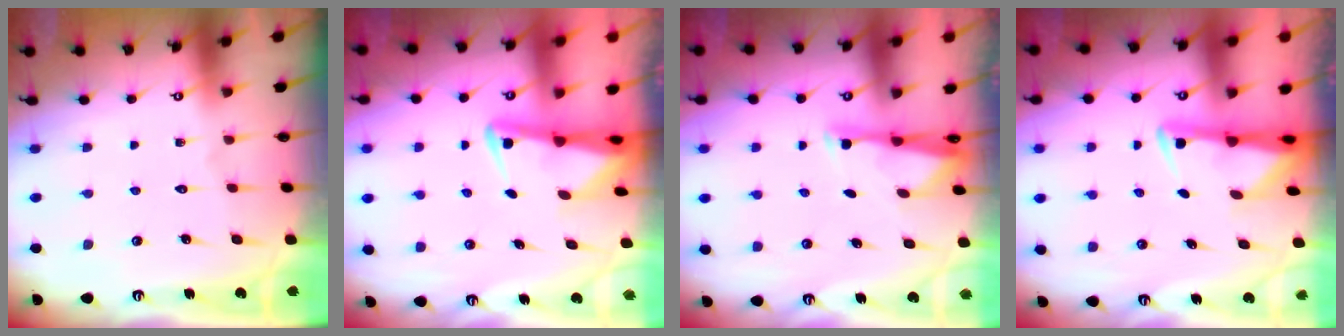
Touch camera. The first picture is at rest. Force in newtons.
{"total": 2.8, "press": 2.7, "slide": 0.6}
{"total": 2.9, "press": 2.8, "slide": 0.5}
{"total": 2.8, "press": 2.8, "slide": 0.6}